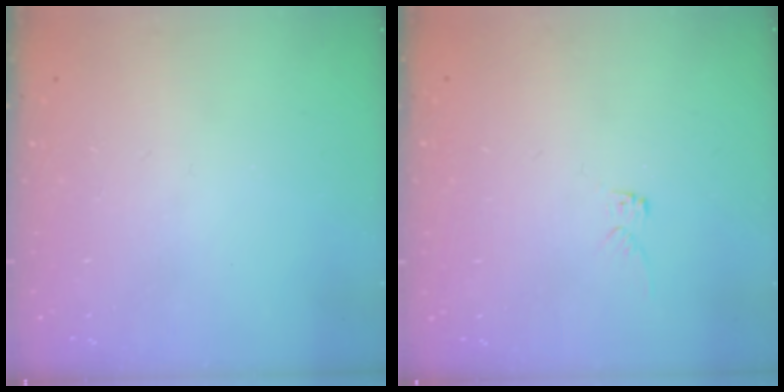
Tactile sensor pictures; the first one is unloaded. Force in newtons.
{"total": 2.8, "press": 2.8, "slide": 0.1}